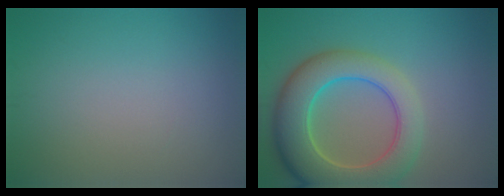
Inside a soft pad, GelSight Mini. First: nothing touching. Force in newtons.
{"total": 9.1, "press": 9.1, "slide": 0.8}